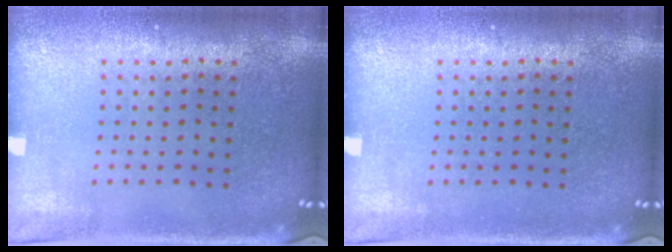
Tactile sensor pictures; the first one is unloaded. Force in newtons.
{"total": 0.0}